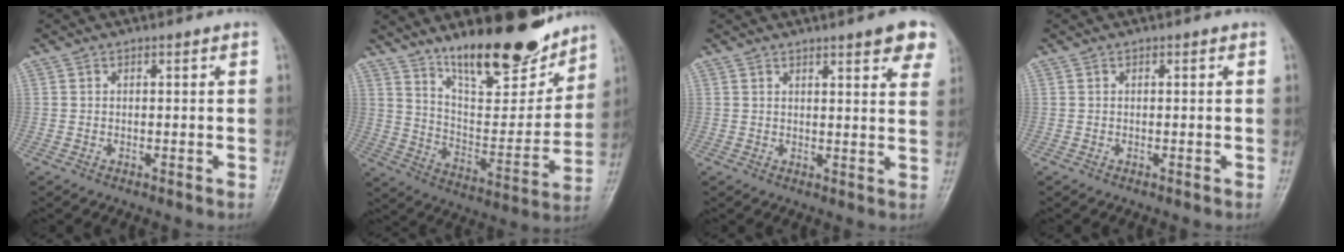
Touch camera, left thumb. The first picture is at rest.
{"total": 19.8, "force": [14.8, 6.2, 11.6], "torque": [-0.132, -0.098, 0.245]}
{"total": 7.8, "force": [5.1, 1.7, 5.7], "torque": [-0.048, -0.017, 0.057]}
{"total": 0.0}